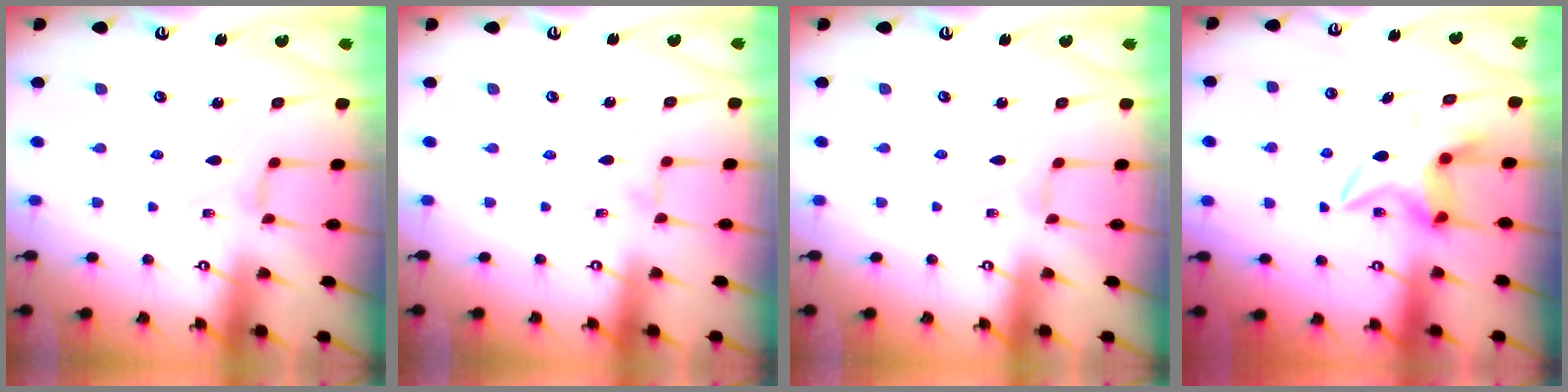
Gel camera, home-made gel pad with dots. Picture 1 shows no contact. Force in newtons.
{"total": 0.0}
{"total": 0.0}
{"total": 7.5, "press": 7.3, "slide": 1.4}